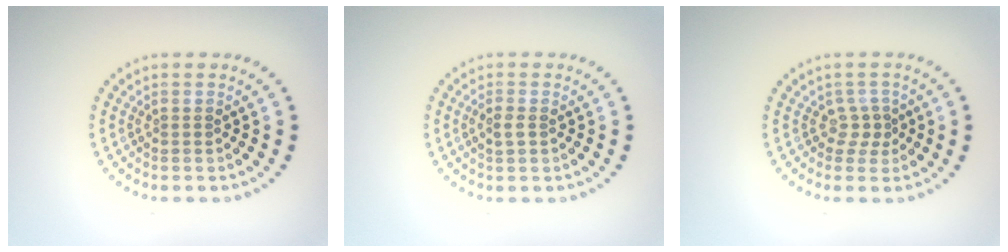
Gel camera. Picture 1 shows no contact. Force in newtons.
{"total": 1.2, "press": 1.2, "slide": 0.2}
{"total": 1.5, "press": 1.0, "slide": 1.2}